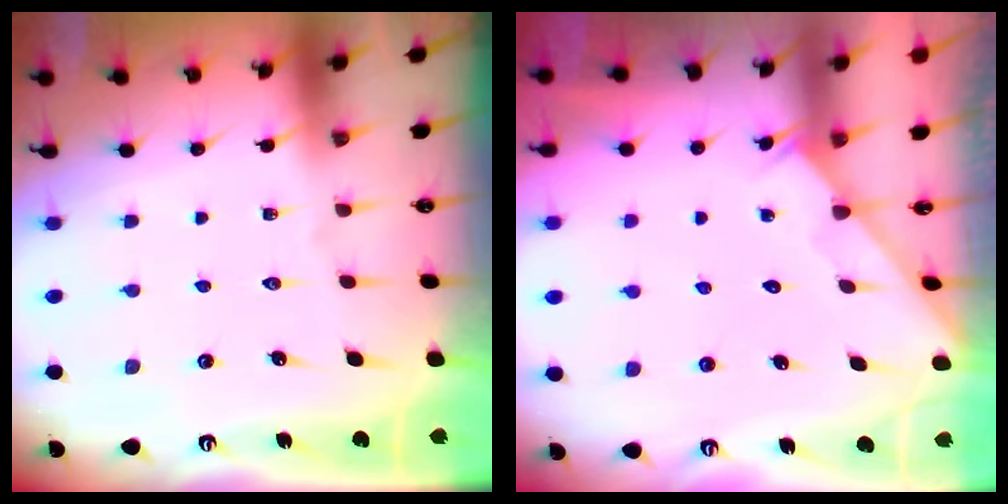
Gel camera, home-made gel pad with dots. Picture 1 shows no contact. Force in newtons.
{"total": 1.6, "press": 1.6, "slide": 0.1}